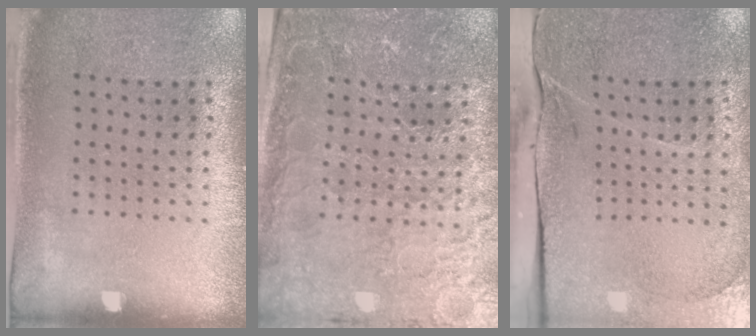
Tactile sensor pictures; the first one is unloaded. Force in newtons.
{"total": 4.1, "press": 4.0, "slide": 1.0}
{"total": 3.4, "press": 3.2, "slide": 1.4}